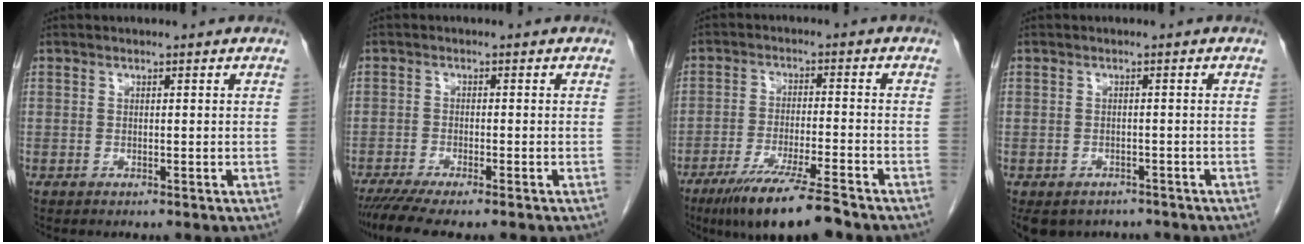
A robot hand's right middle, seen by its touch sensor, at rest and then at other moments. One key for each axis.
{"total": 7.1, "fx": -5.8, "fy": 0.5, "fz": 4.1, "tx": -0.060, "ty": -0.015, "tz": -0.091}
{"total": 10.6, "fx": -7.9, "fy": 0.3, "fz": 7.0, "tx": -0.119, "ty": -0.028, "tz": -0.134}
{"total": 8.9, "fx": -6.7, "fy": 5.4, "fz": 2.3, "tx": -0.052, "ty": -0.003, "tz": -0.082}